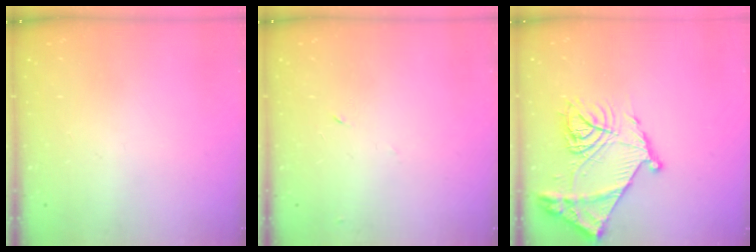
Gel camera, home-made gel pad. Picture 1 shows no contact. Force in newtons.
{"total": 5.2, "press": 5.1, "slide": 0.6}
{"total": 20.4, "press": 20.3, "slide": 2.0}